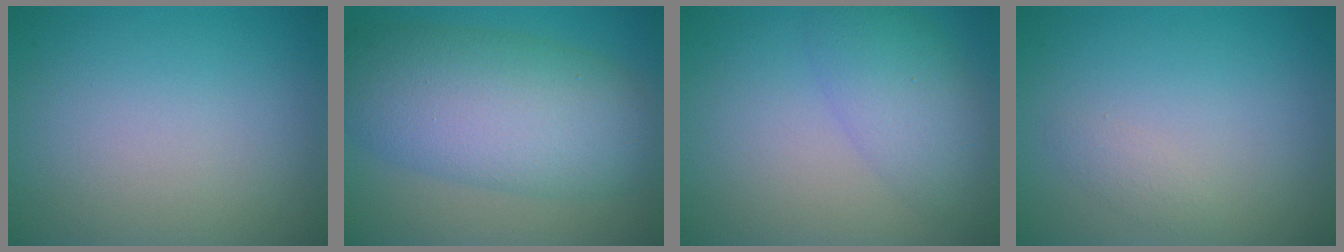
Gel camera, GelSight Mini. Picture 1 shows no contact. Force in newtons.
{"total": 10.1, "press": 10.1, "slide": 0.5}
{"total": 4.5, "press": 4.5, "slide": 0.2}
{"total": 0.9, "press": 0.9, "slide": 0.1}